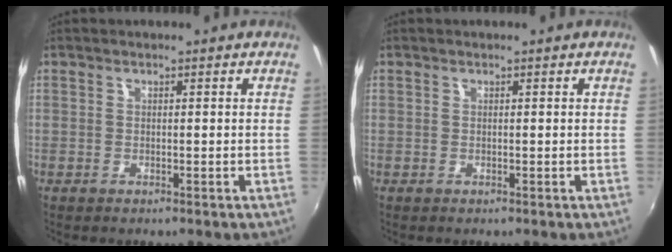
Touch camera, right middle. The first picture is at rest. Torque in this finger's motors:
{"motor_torque": [-0.02, 0.06, -0.01, 0.00]}